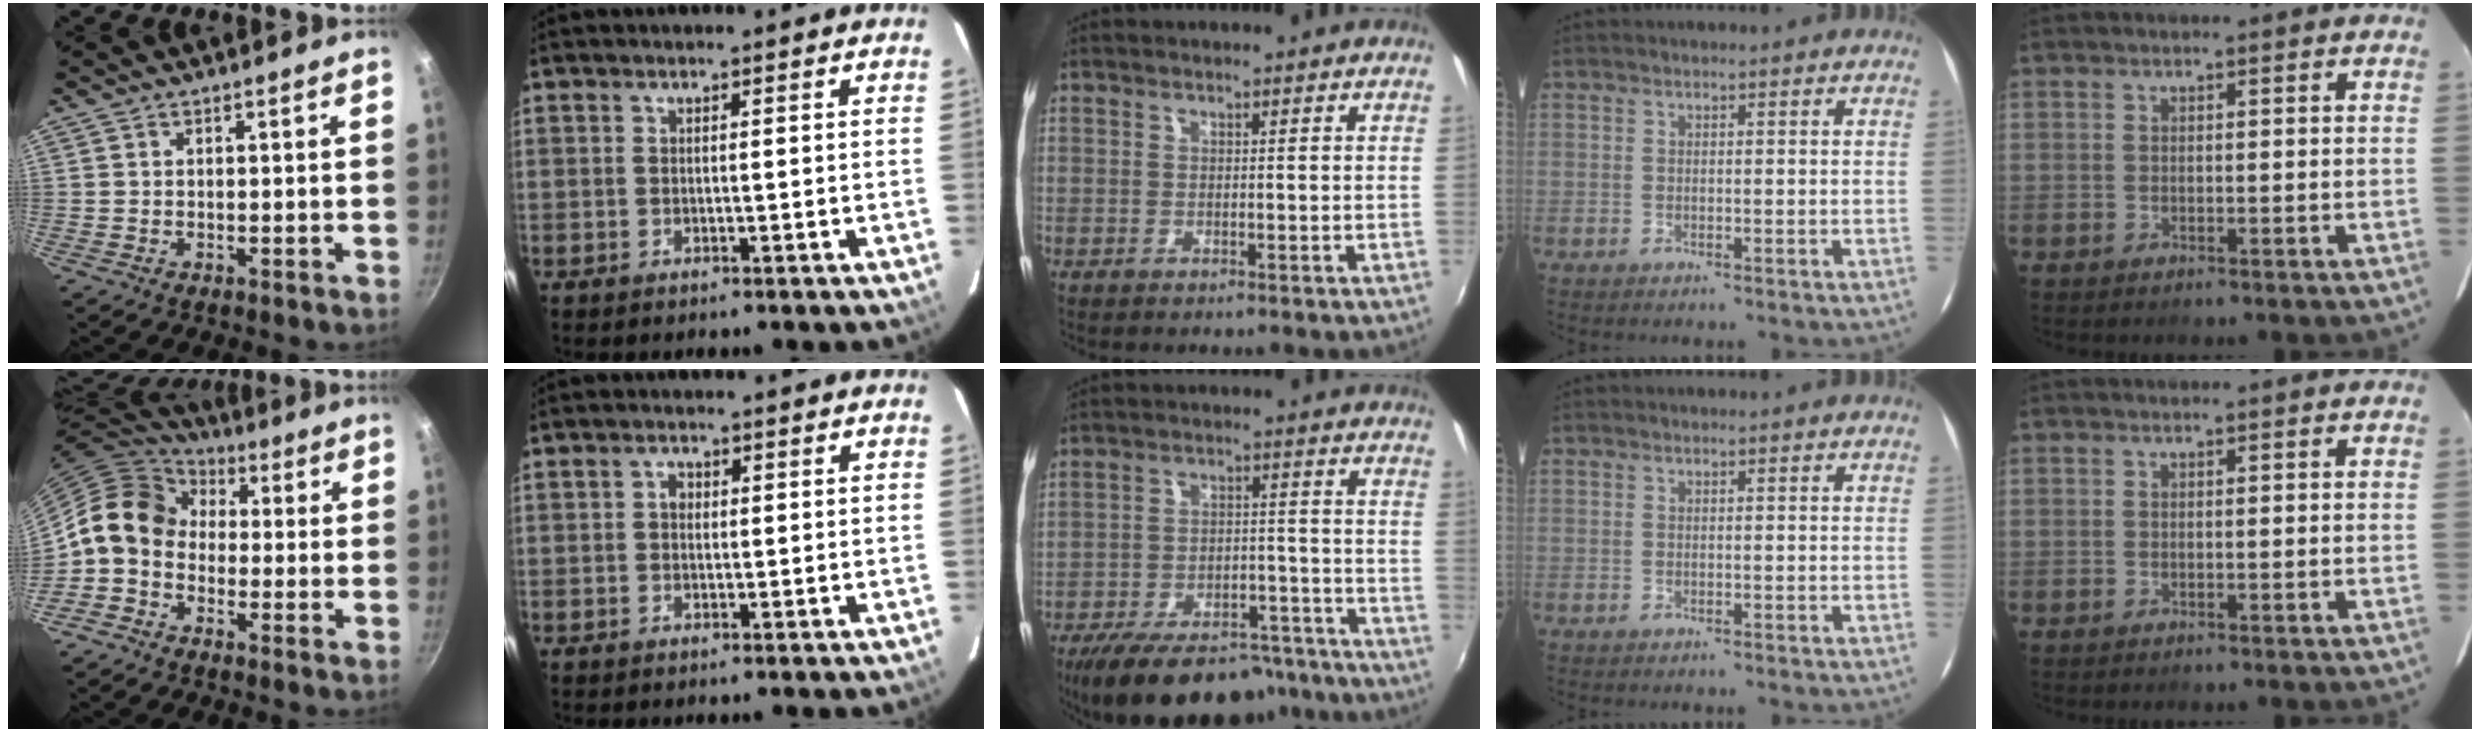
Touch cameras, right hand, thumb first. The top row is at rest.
{"thumb": {"total": 11.2, "force": [-0.5, 8.8, 6.9], "torque": [-0.103, 0.040, -0.033]}, "index": {"total": 1.4, "force": [0.1, 1.3, 0.6], "torque": [-0.009, 0.007, 0.000]}, "middle": {"total": 21.2, "force": [-17.3, 7.9, 9.5], "torque": [-0.178, 0.004, -0.233]}}